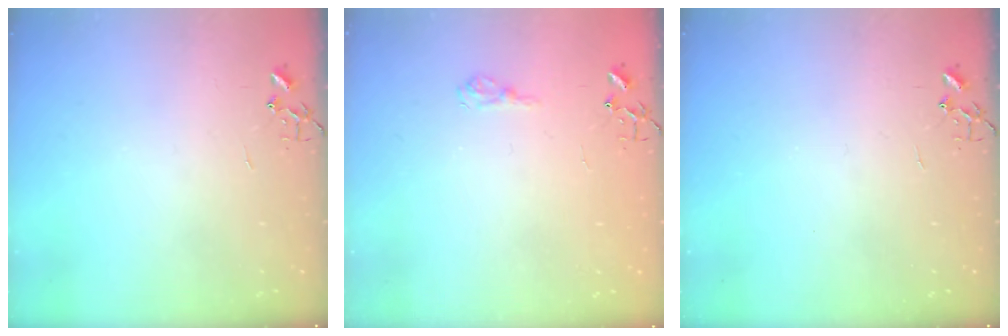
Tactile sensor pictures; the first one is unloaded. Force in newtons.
{"total": 8.0, "press": 7.9, "slide": 1.0}
{"total": 0.0}